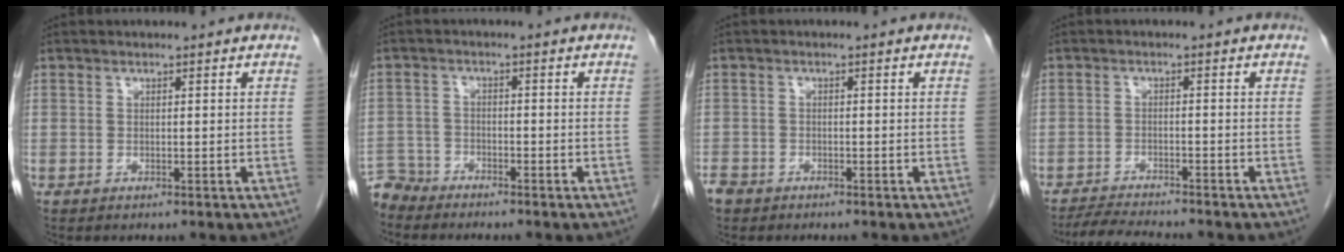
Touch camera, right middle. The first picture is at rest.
{"total": 4.7, "force": [-4.5, 1.1, -0.6], "torque": [0.018, -0.008, -0.088]}
{"total": 2.7, "force": [-2.2, 1.5, 0.5], "torque": [-0.012, 0.000, -0.039]}
{"total": 6.4, "force": [-6.0, 0.1, 2.1], "torque": [-0.036, -0.018, -0.100]}